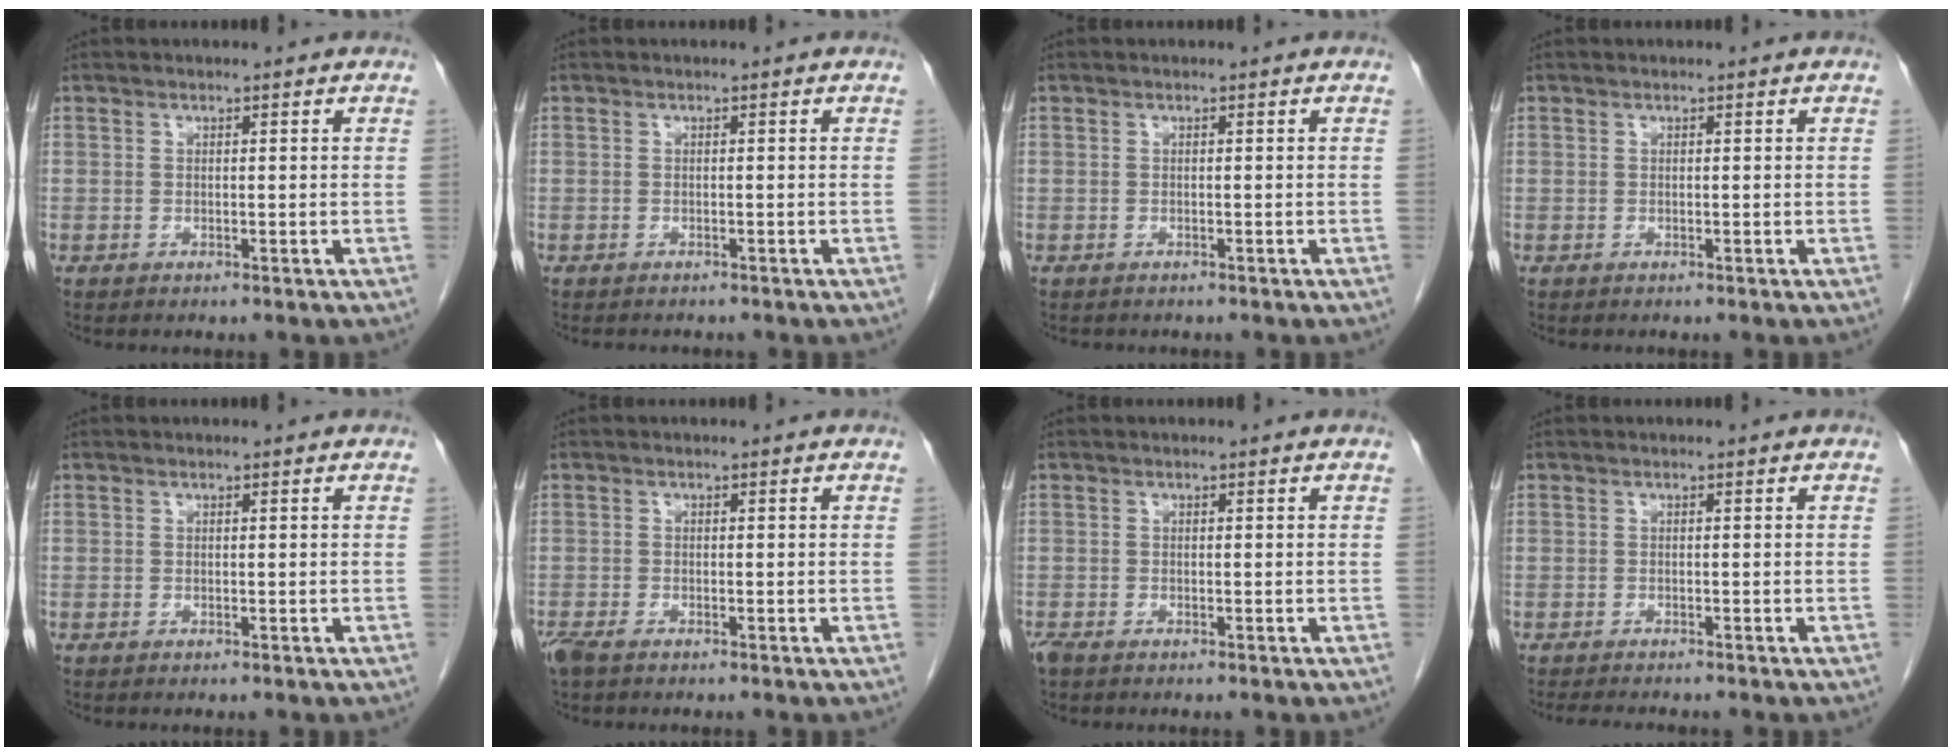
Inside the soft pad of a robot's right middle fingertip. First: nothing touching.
{"total": 2.1, "force": [-1.9, 0.7, 0.6], "torque": [-0.010, -0.005, -0.022]}
{"total": 1.5, "force": [-1.3, 0.6, 0.3], "torque": [-0.013, -0.002, -0.016]}
{"total": 0.0}
{"total": 0.0}
{"total": 2.9, "force": [-2.1, 1.1, 1.6], "torque": [-0.040, -0.008, -0.036]}
{"total": 1.6, "force": [-1.2, 0.6, 0.8], "torque": [-0.023, -0.005, -0.020]}
{"total": 3.3, "force": [-3.0, 0.4, 1.3], "torque": [-0.017, -0.010, -0.046]}